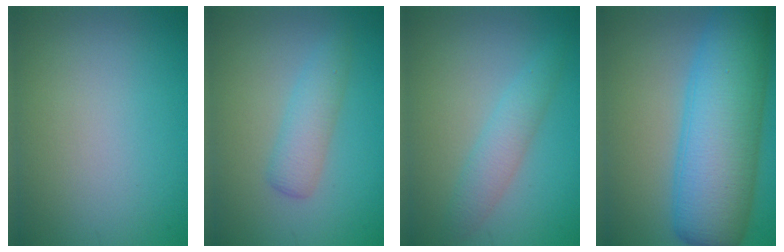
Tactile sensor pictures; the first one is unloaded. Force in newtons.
{"total": 2.8, "press": 2.8, "slide": 0.0}
{"total": 2.7, "press": 2.7, "slide": 0.1}
{"total": 11.8, "press": 11.8, "slide": 0.3}